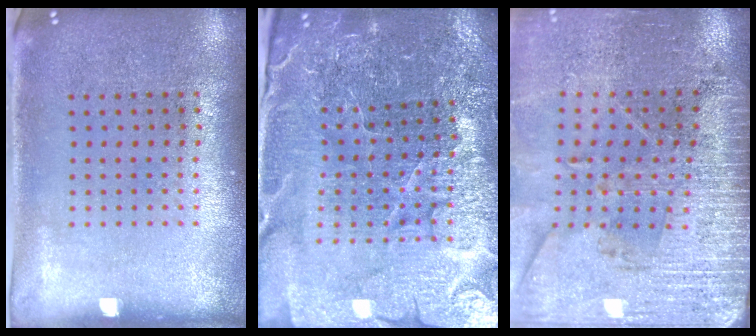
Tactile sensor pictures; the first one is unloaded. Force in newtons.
{"total": 4.8, "press": 4.6, "slide": 1.3}
{"total": 3.0, "press": 3.0, "slide": 0.5}